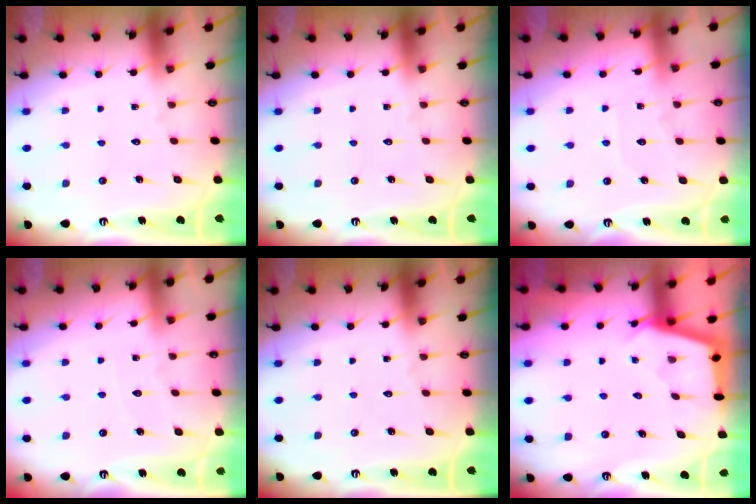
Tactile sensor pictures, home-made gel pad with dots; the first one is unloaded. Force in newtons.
{"total": 0.0}
{"total": 5.1, "press": 5.0, "slide": 0.6}
{"total": 3.2, "press": 3.2, "slide": 0.5}
{"total": 0.0}
{"total": 2.9, "press": 2.9, "slide": 0.3}